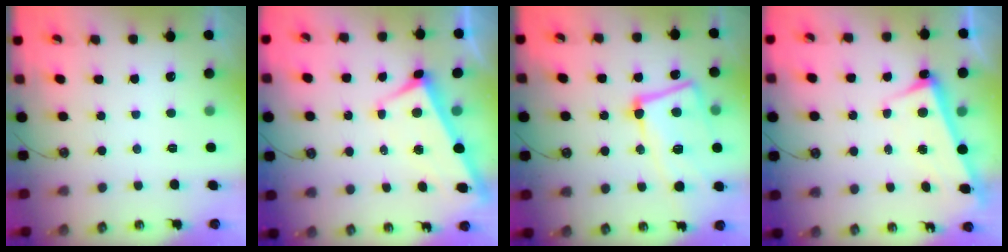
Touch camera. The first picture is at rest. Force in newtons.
{"total": 2.9, "press": 2.8, "slide": 0.9}
{"total": 14.3, "press": 13.9, "slide": 3.1}
{"total": 3.3, "press": 3.2, "slide": 0.9}